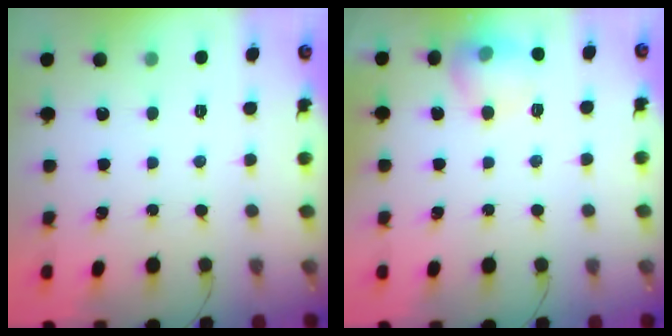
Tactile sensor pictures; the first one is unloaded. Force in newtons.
{"total": 10.6, "press": 10.6, "slide": 0.5}